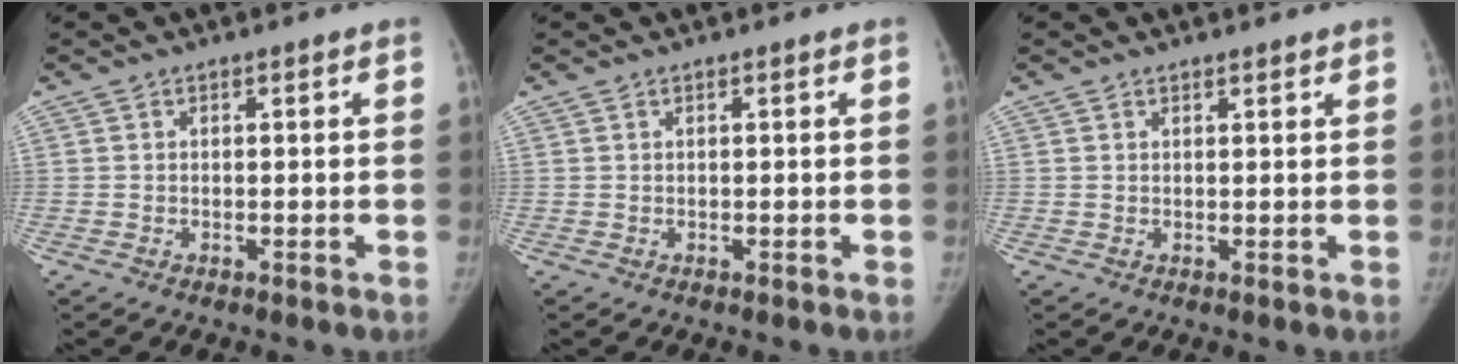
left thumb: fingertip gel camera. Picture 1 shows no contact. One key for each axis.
{"total": 0.0}
{"total": 0.8, "fx": 0.8, "fy": 0.3, "fz": 0.1, "tx": -0.003, "ty": -0.006, "tz": 0.010}